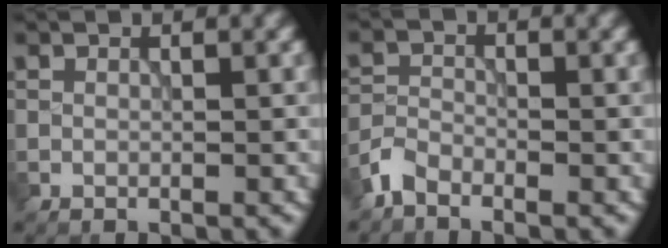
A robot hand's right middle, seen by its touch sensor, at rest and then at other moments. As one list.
[{"total": 2.0, "force": [-1.7, 0.8, 0.7], "torque": [-0.015, 0.004, -0.044]}]